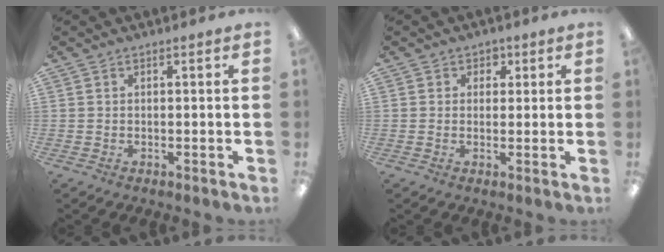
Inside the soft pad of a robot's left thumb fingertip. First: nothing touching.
{"total": 2.4, "force": [0.4, 2.4, 0.2], "torque": [0.007, 0.001, 0.004]}